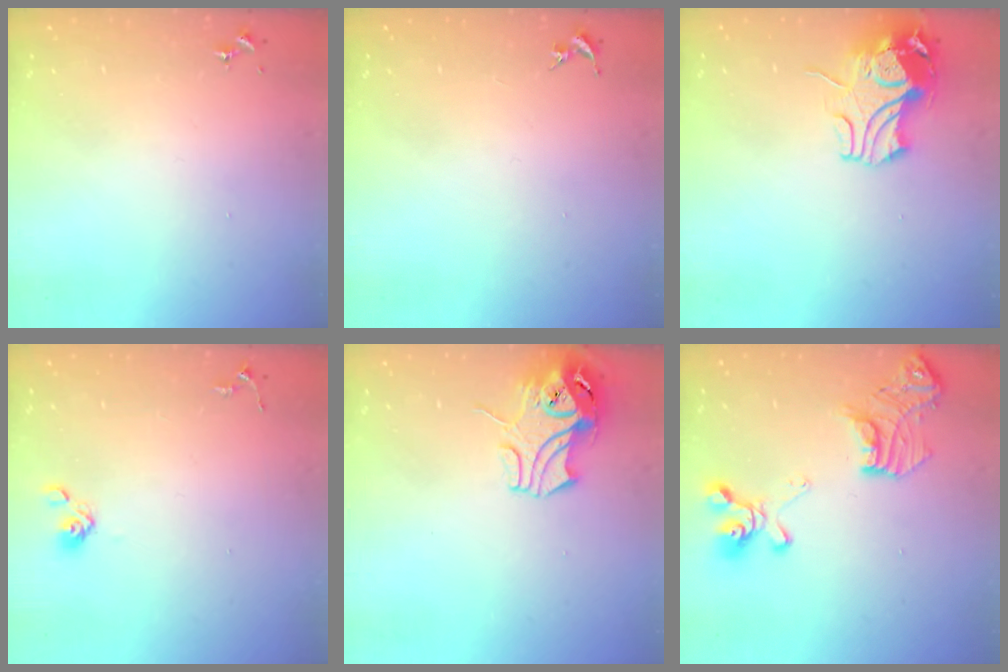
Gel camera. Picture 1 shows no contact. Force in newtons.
{"total": 0.0}
{"total": 11.3, "press": 11.2, "slide": 1.6}
{"total": 3.9, "press": 3.6, "slide": 1.5}
{"total": 10.3, "press": 10.2, "slide": 1.6}
{"total": 18.7, "press": 18.6, "slide": 1.6}